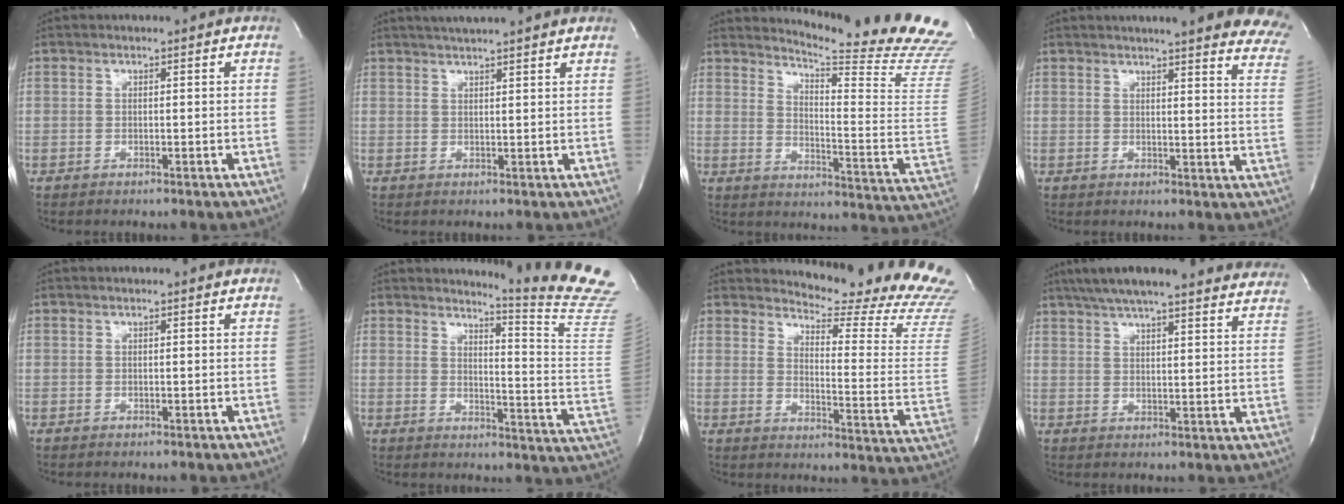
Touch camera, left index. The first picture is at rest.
{"total": 8.4, "force": [7.4, 0.0, 4.0], "torque": [-0.067, 0.030, 0.094]}
{"total": 23.0, "force": [21.3, -1.2, 8.4], "torque": [-0.128, -0.168, 0.252]}
{"total": 21.4, "force": [18.7, 2.5, 10.1], "torque": [-0.125, -0.055, 0.198]}
{"total": 1.0, "force": [1.0, 0.2, 0.3], "torque": [-0.010, 0.014, 0.009]}
{"total": 15.5, "force": [14.8, -3.5, 3.3], "torque": [-0.058, -0.165, 0.161]}
{"total": 20.4, "force": [19.8, 0.1, 5.0], "torque": [-0.080, -0.162, 0.224]}
{"total": 29.3, "force": [26.0, 3.9, 13.0], "torque": [-0.213, -0.027, 0.316]}